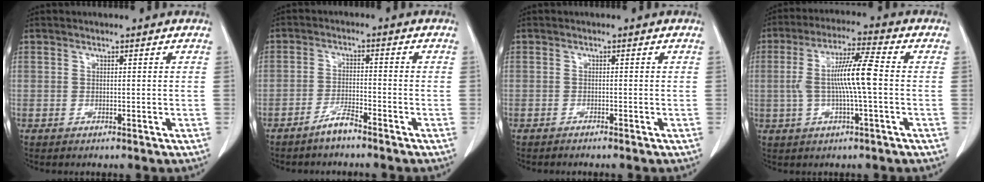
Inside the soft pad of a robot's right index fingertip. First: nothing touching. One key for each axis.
{"total": 3.4, "fx": -2.9, "fy": 0.4, "fz": 1.7, "tx": -0.033, "ty": -0.001, "tz": -0.056}
{"total": 1.6, "fx": -1.4, "fy": -0.1, "fz": 0.8, "tx": -0.012, "ty": 0.001, "tz": -0.016}
{"total": 9.3, "fx": -0.2, "fy": 0.4, "fz": 9.3, "tx": -0.181, "ty": 0.016, "tz": -0.009}